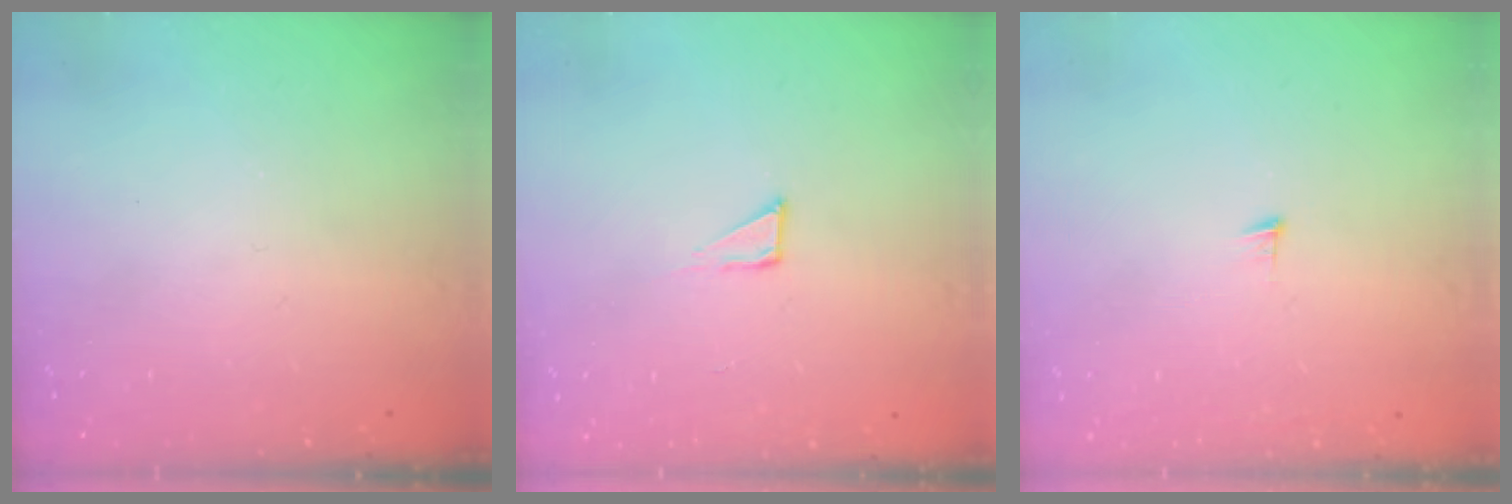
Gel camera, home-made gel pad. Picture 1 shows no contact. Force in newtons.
{"total": 2.1, "press": 2.1, "slide": 0.1}
{"total": 3.6, "press": 3.6, "slide": 0.3}